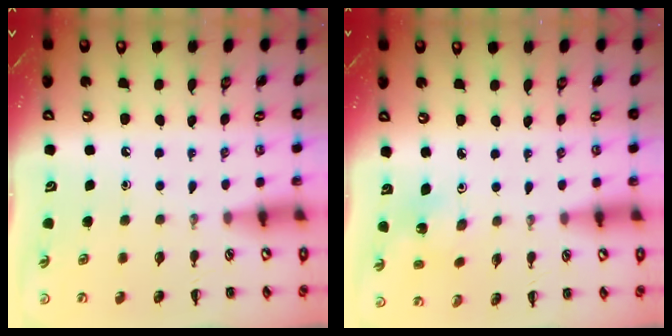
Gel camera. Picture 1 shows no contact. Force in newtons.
{"total": 3.0, "press": 2.8, "slide": 1.0}